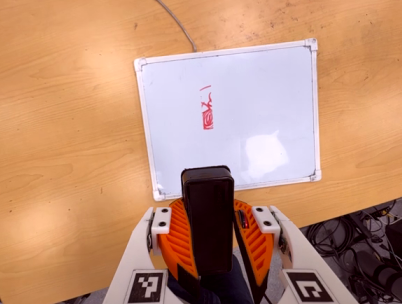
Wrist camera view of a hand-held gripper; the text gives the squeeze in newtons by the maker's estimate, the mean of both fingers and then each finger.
{"total": 11.2, "left": 11.0, "right": 11.4}